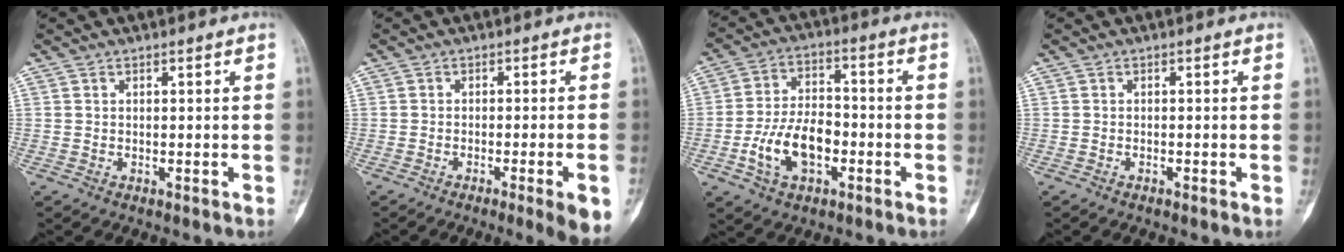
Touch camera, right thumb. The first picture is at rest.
{"total": 7.3, "force": [-3.7, 0.2, 6.3], "torque": [-0.079, 0.001, -0.050]}
{"total": 11.6, "force": [-3.6, 6.8, 8.7], "torque": [-0.150, 0.028, -0.065]}
{"total": 0.6, "force": [-0.4, 0.2, 0.4], "torque": [-0.008, 0.003, -0.007]}